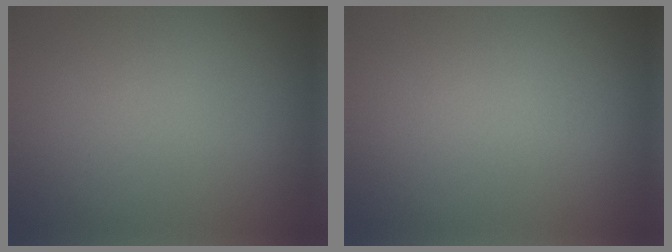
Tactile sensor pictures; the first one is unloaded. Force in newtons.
{"total": 0.0}